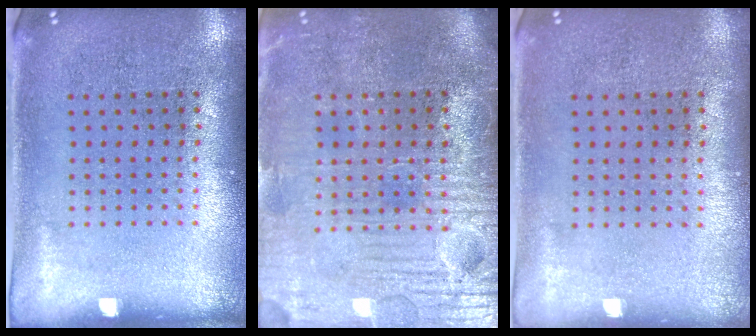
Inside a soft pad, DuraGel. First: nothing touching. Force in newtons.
{"total": 4.0, "press": 3.7, "slide": 1.4}
{"total": 0.0}